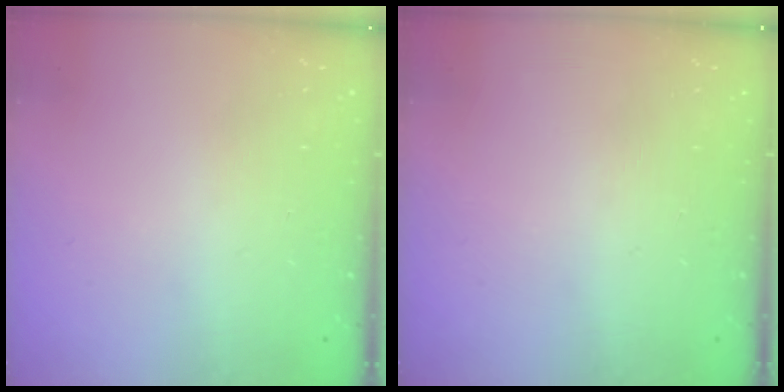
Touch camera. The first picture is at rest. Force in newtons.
{"total": 0.0}